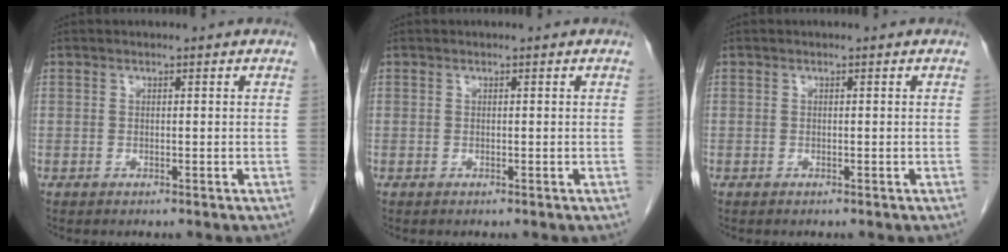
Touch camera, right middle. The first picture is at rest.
{"total": 0.0}
{"total": 0.0}